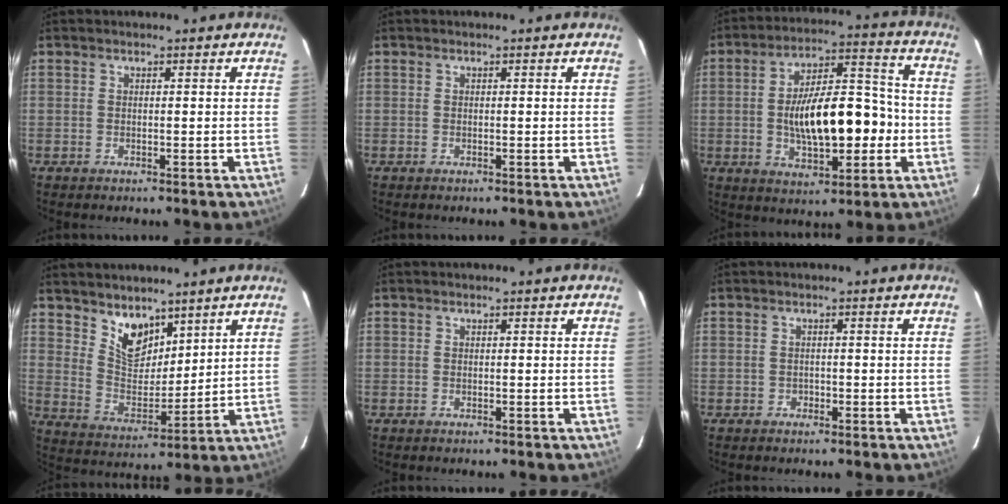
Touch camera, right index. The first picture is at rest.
{"total": 0.0}
{"total": 16.6, "force": [-2.3, 7.2, 14.7], "torque": [-0.251, 0.018, -0.028]}
{"total": 8.9, "force": [6.4, 4.6, 3.9], "torque": [-0.063, -0.002, 0.129]}
{"total": 0.0}
{"total": 0.9, "force": [-0.6, 0.7, 0.0], "torque": [0.000, 0.004, -0.007]}